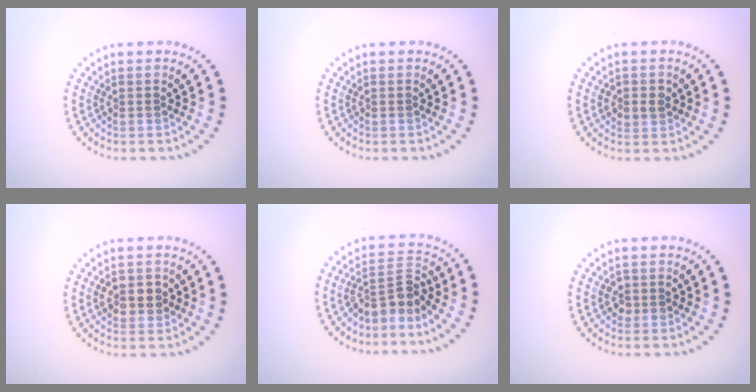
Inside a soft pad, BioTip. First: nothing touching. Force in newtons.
{"total": 0.0}
{"total": 1.8, "press": 1.7, "slide": 0.4}
{"total": 2.6, "press": 2.5, "slide": 0.6}
{"total": 3.2, "press": 2.3, "slide": 2.2}
{"total": 1.2, "press": 1.2, "slide": 0.1}